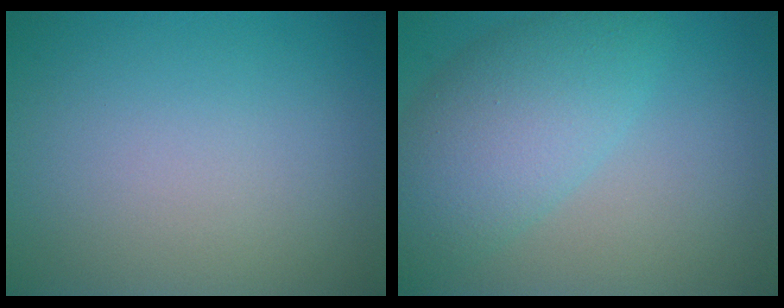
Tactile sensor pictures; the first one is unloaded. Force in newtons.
{"total": 6.5, "press": 6.5, "slide": 0.2}